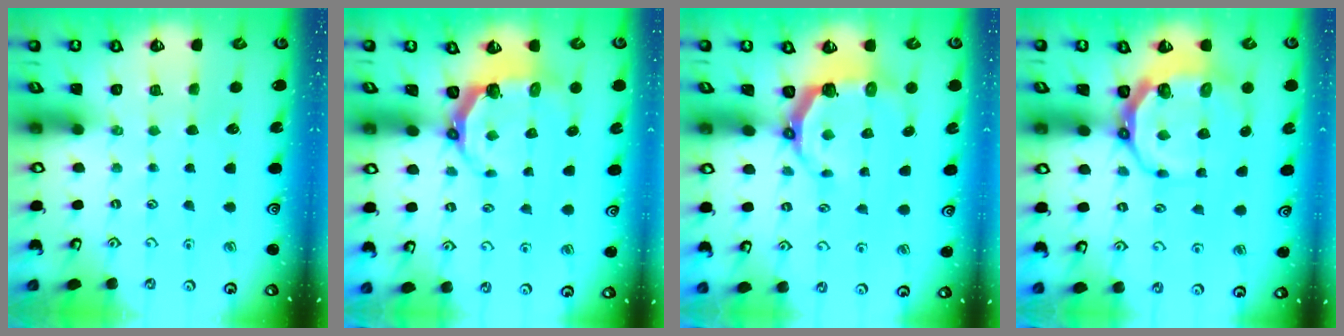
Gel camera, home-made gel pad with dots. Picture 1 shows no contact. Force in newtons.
{"total": 5.7, "press": 4.3, "slide": 3.8}
{"total": 5.8, "press": 4.5, "slide": 3.7}
{"total": 9.4, "press": 8.6, "slide": 3.9}